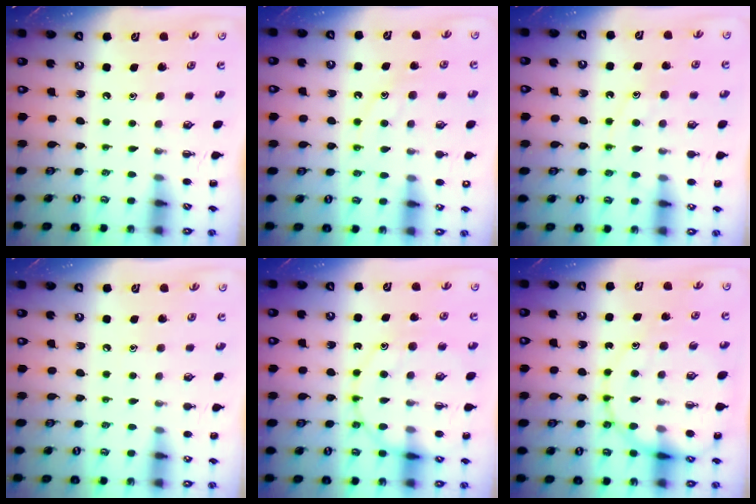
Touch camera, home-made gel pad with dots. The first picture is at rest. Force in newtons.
{"total": 11.1, "press": 11.1, "slide": 1.0}
{"total": 12.0, "press": 12.0, "slide": 0.9}
{"total": 4.8, "press": 4.7, "slide": 1.2}
{"total": 14.9, "press": 14.8, "slide": 1.8}
{"total": 16.3, "press": 16.1, "slide": 2.5}